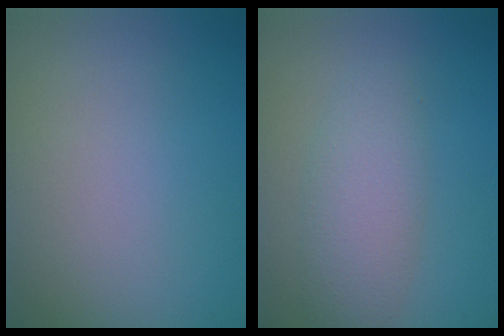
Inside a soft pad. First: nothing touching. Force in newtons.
{"total": 3.6, "press": 3.6, "slide": 0.1}